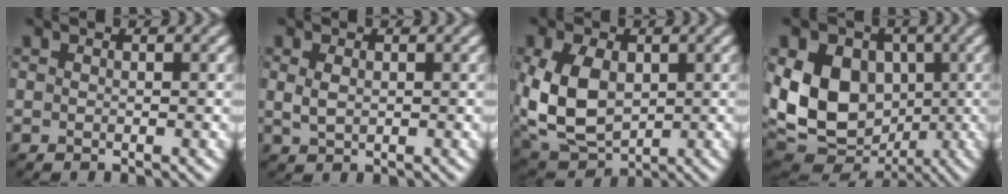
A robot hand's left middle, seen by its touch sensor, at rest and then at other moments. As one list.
[{"total": 1.4, "force": [0.3, 1.0, 1.0], "torque": [-0.027, -0.002, 0.009]}, {"total": 8.4, "force": [0.2, 5.8, 6.1], "torque": [-0.150, -0.005, 0.007]}, {"total": 13.4, "force": [0.5, 10.2, 8.6], "torque": [-0.160, 0.002, 0.001]}]